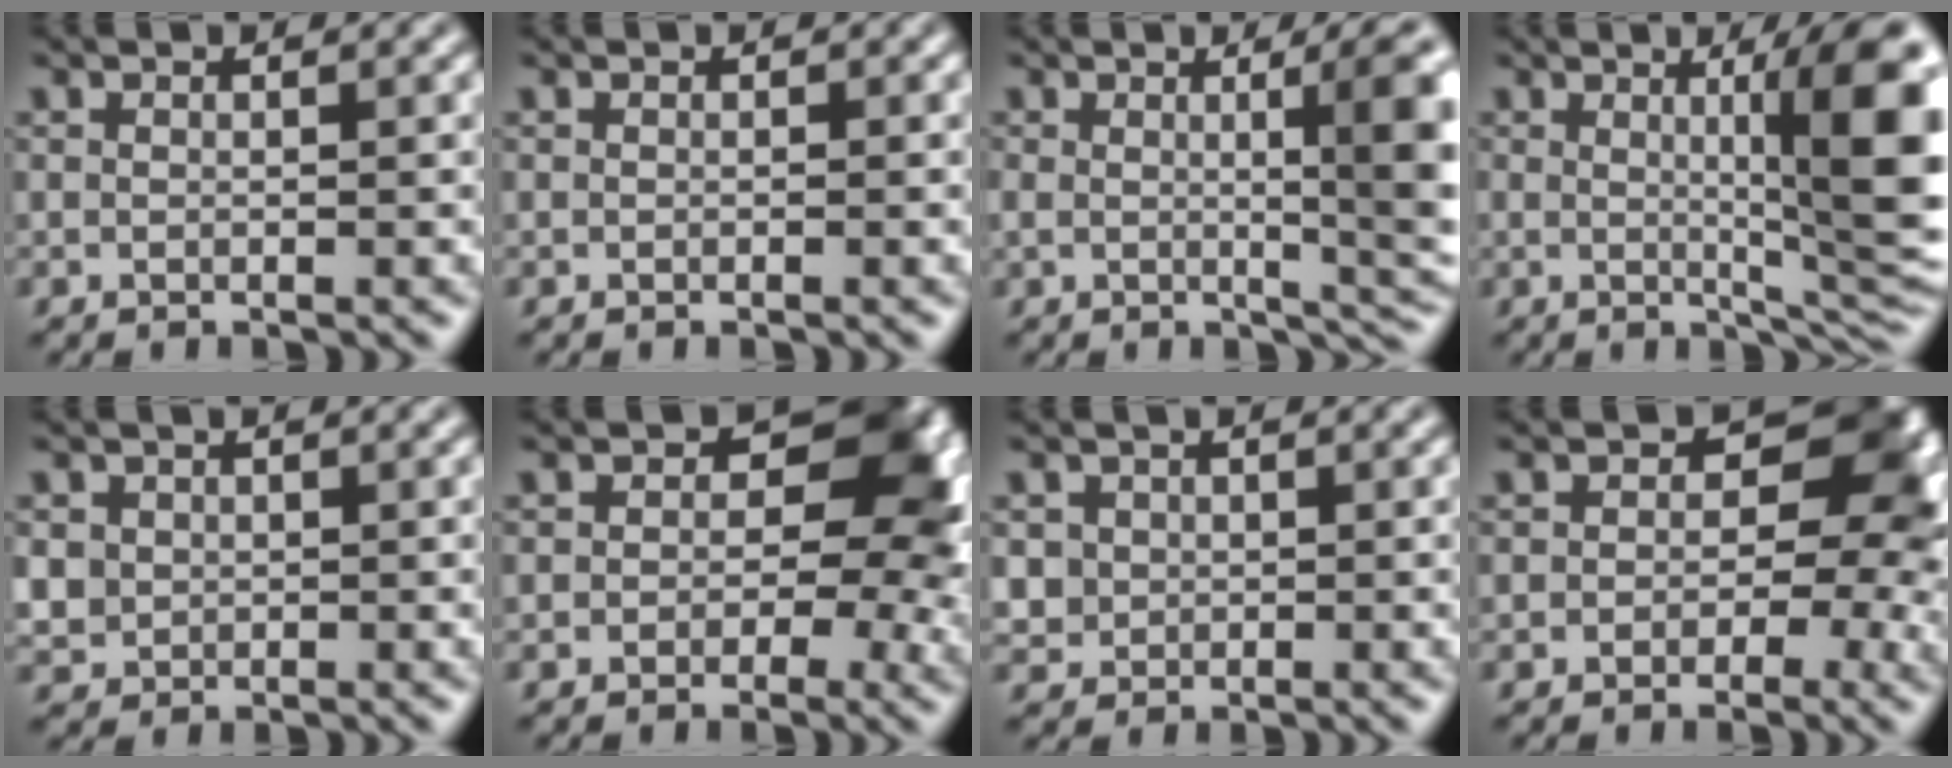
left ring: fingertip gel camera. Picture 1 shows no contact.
{"total": 0.0}
{"total": 7.2, "force": [0.7, 2.1, 6.9], "torque": [-0.067, 0.002, 0.017]}
{"total": 9.4, "force": [1.3, 1.8, 9.2], "torque": [-0.109, 0.000, 0.028]}
{"total": 1.5, "force": [0.2, 1.5, 0.2], "torque": [-0.009, 0.000, 0.013]}
{"total": 10.7, "force": [0.6, 7.4, 7.7], "torque": [-0.058, 0.013, -0.003]}
{"total": 1.3, "force": [0.0, 1.3, -0.1], "torque": [0.001, -0.002, 0.013]}
{"total": 9.7, "force": [0.2, 6.8, 7.0], "torque": [-0.042, 0.016, -0.011]}